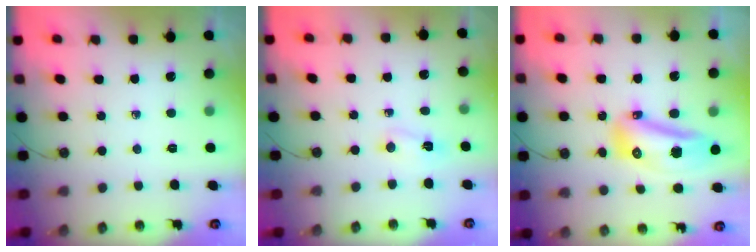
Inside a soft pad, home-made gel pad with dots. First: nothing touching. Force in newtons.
{"total": 2.1, "press": 2.1, "slide": 0.4}
{"total": 13.5, "press": 13.4, "slide": 2.3}